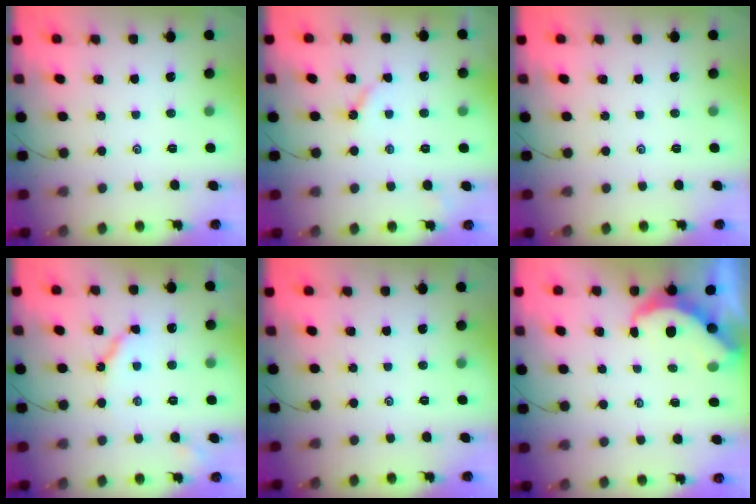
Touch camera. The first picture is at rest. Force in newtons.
{"total": 3.3, "press": 3.3, "slide": 0.5}
{"total": 0.0}
{"total": 6.0, "press": 5.9, "slide": 0.7}
{"total": 0.0}
{"total": 5.4, "press": 5.4, "slide": 0.1}